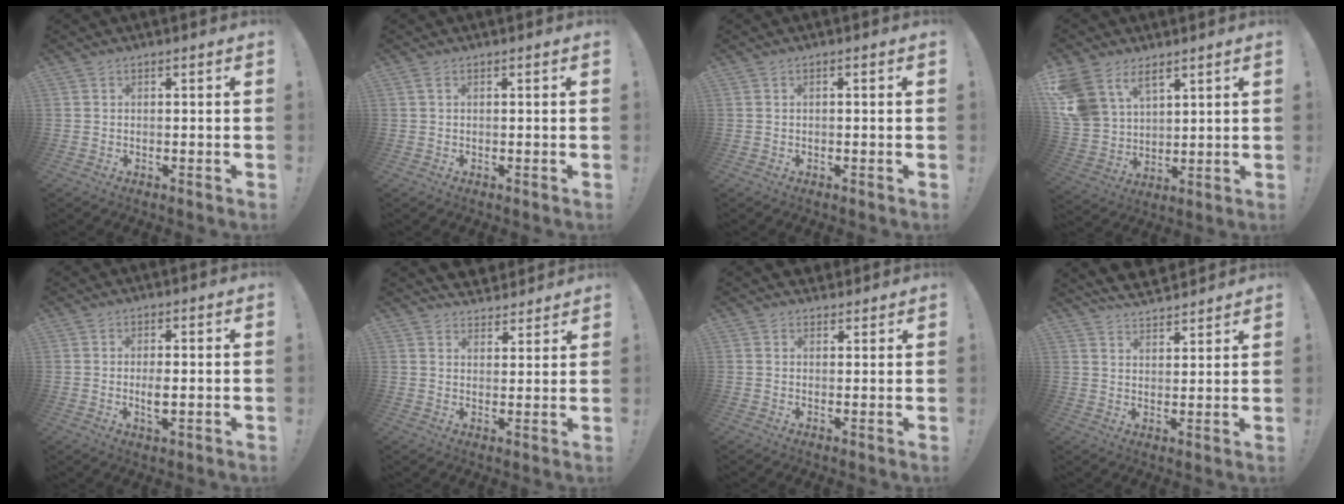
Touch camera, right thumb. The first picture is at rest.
{"total": 1.0, "force": [0.4, 0.2, 0.9], "torque": [-0.021, 0.001, 0.007]}
{"total": 0.5, "force": [-0.3, 0.0, 0.4], "torque": [-0.011, 0.002, -0.005]}
{"total": 12.1, "force": [7.7, 7.8, 5.1], "torque": [-0.117, -0.051, 0.153]}
{"total": 3.1, "force": [0.2, 1.6, 2.6], "torque": [-0.040, -0.007, -0.001]}
{"total": 4.8, "force": [4.2, 2.3, 0.4], "torque": [-0.006, -0.036, 0.078]}
{"total": 2.7, "force": [2.1, 1.6, 0.1], "torque": [0.009, -0.015, 0.038]}
{"total": 6.5, "force": [6.0, 2.2, 1.6], "torque": [-0.034, -0.048, 0.110]}